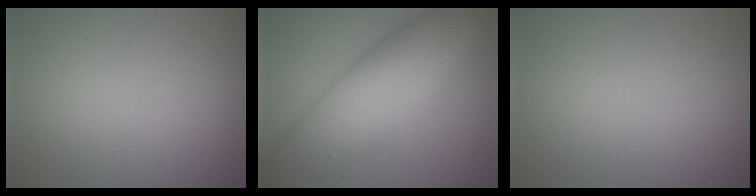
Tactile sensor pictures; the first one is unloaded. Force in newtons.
{"total": 9.6, "press": 9.6, "slide": 0.1}
{"total": 0.0}